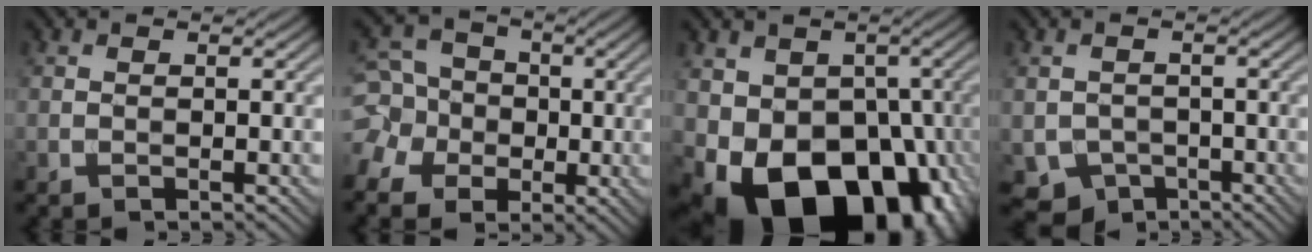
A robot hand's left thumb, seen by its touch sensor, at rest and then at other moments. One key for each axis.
{"total": 8.0, "fx": -1.8, "fy": 7.2, "fz": 2.8, "tx": -0.078, "ty": -0.003, "tz": -0.054}
{"total": 19.2, "fx": -7.2, "fy": 13.2, "fz": 12.0, "tx": -0.188, "ty": -0.040, "tz": -0.101}
{"total": 4.7, "fx": -2.4, "fy": 3.7, "fz": 1.6, "tx": -0.036, "ty": -0.018, "tz": -0.038}